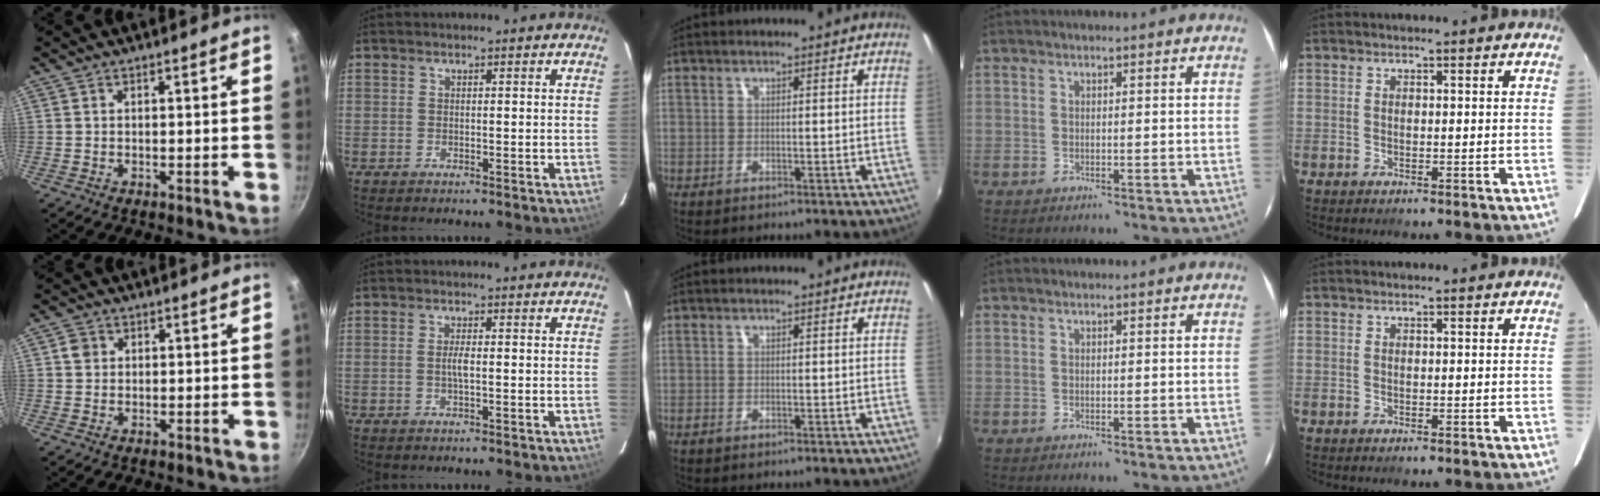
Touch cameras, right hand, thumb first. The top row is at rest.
{"thumb": {"total": 2.2, "force": [0.5, 2.0, 0.8], "torque": [-0.005, 0.005, 0.006]}, "index": {"total": 1.8, "force": [-0.2, 0.2, 1.8], "torque": [-0.035, -0.001, -0.006]}}